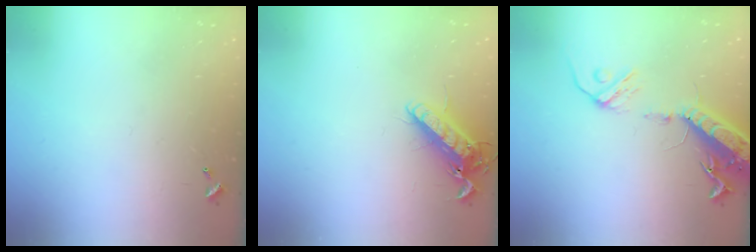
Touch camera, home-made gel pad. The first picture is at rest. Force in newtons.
{"total": 12.8, "press": 12.7, "slide": 1.9}
{"total": 16.2, "press": 15.8, "slide": 3.4}